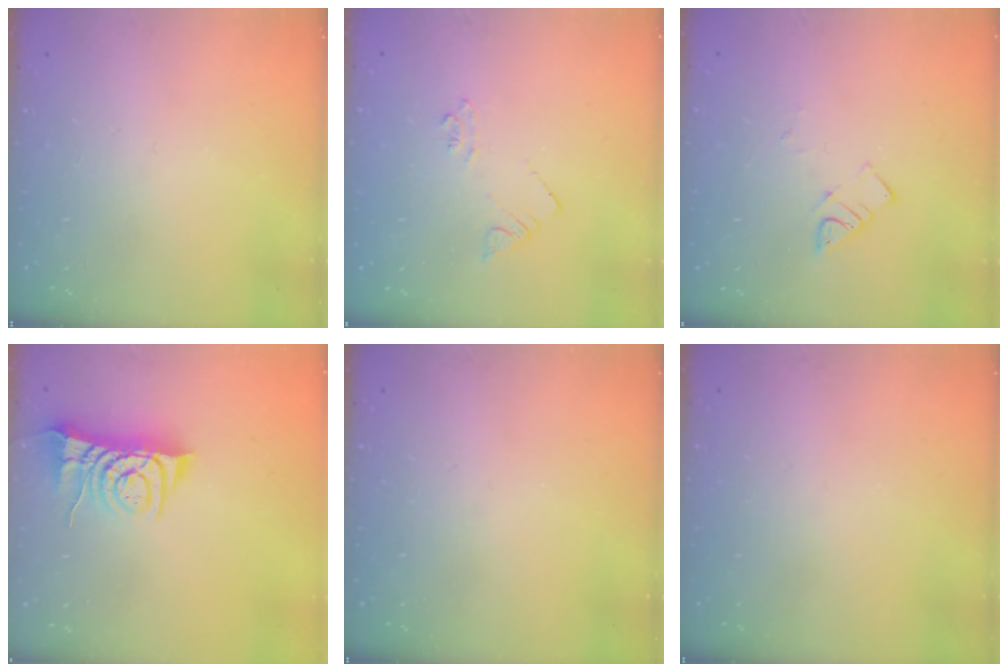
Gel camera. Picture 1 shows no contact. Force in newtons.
{"total": 3.6, "press": 3.6, "slide": 0.6}
{"total": 3.9, "press": 3.9, "slide": 0.5}
{"total": 7.7, "press": 7.6, "slide": 1.1}
{"total": 0.0}
{"total": 0.0}